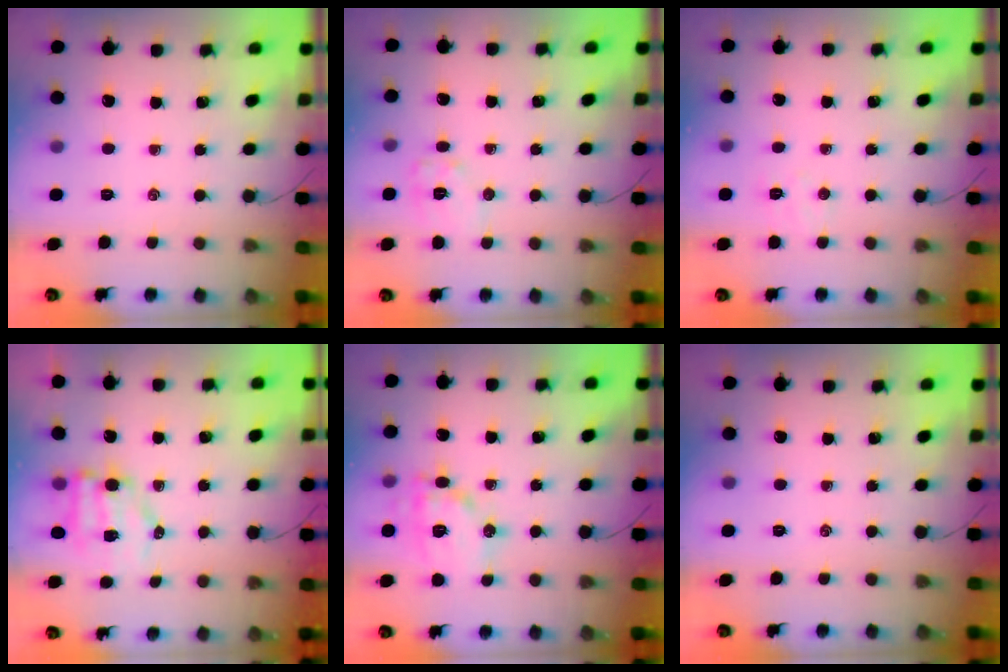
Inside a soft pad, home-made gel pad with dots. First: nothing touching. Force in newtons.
{"total": 7.3, "press": 7.3, "slide": 0.6}
{"total": 4.2, "press": 4.1, "slide": 0.9}
{"total": 6.6, "press": 6.5, "slide": 1.1}
{"total": 14.0, "press": 13.9, "slide": 1.1}
{"total": 0.0}